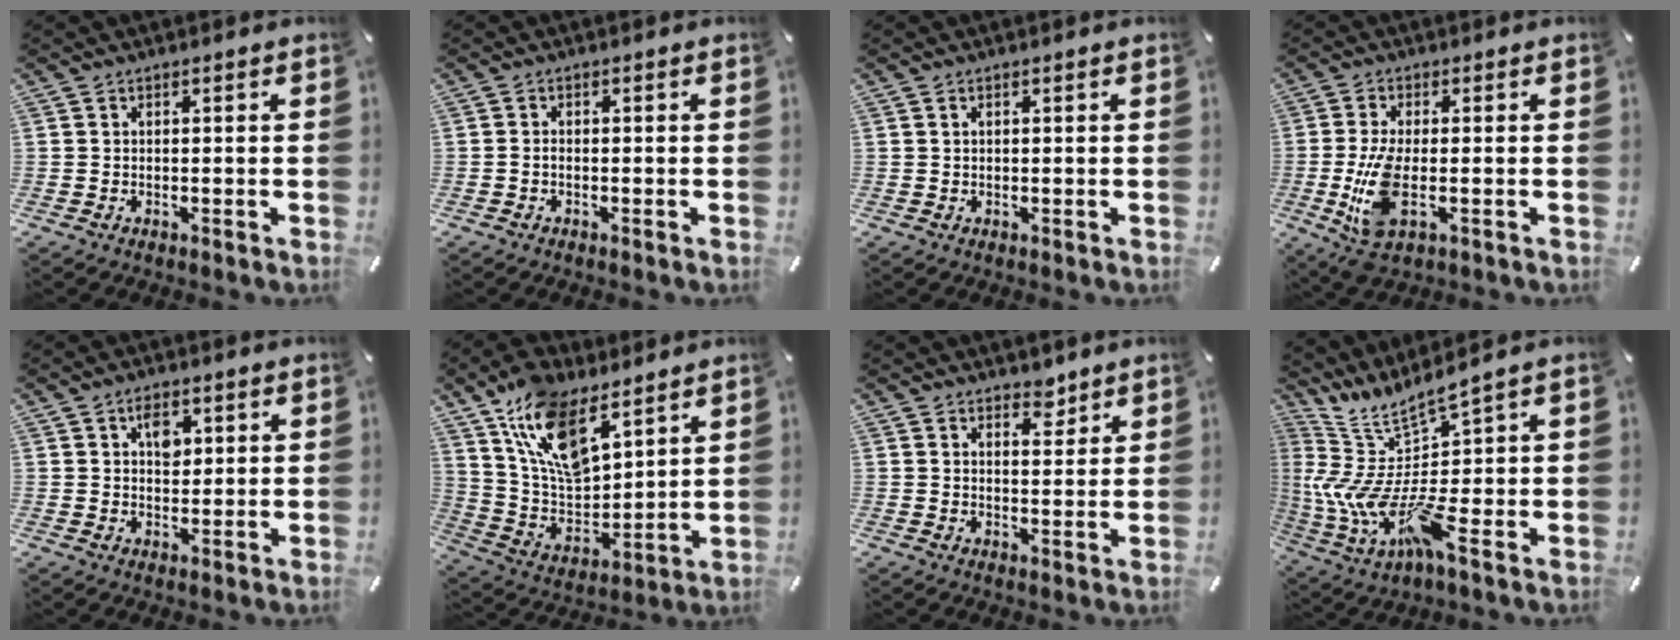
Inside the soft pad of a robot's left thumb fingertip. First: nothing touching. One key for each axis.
{"total": 0.7, "fx": -0.4, "fy": 0.3, "fz": 0.6, "tx": -0.012, "ty": -0.001, "tz": -0.007}
{"total": 0.5, "fx": 0.2, "fy": 0.4, "fz": 0.3, "tx": -0.006, "ty": 0.001, "tz": 0.004}
{"total": 10.0, "fx": -1.2, "fy": 3.8, "fz": 9.1, "tx": -0.203, "ty": -0.021, "tz": -0.020}
{"total": 4.6, "fx": 1.5, "fy": 3.3, "fz": 2.9, "tx": -0.031, "ty": -0.005, "tz": 0.019}
{"total": 16.3, "fx": 10.9, "fy": 8.3, "fz": 8.9, "tx": -0.196, "ty": -0.060, "tz": 0.201}
{"total": 4.3, "fx": 3.5, "fy": 2.2, "fz": 1.0, "tx": 0.013, "ty": -0.026, "tz": 0.058}
{"total": 15.9, "fx": -1.8, "fy": 3.1, "fz": 15.4, "tx": -0.335, "ty": -0.049, "tz": -0.040}